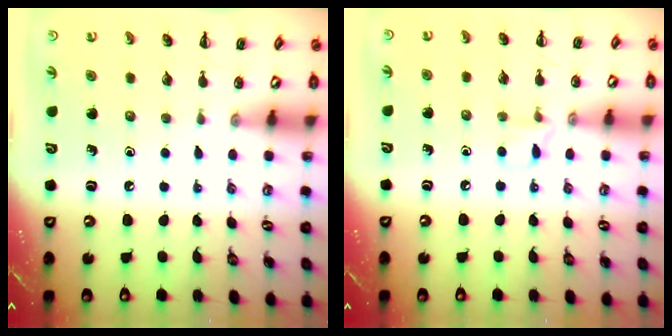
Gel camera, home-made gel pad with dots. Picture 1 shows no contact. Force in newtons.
{"total": 4.6, "press": 4.4, "slide": 1.4}